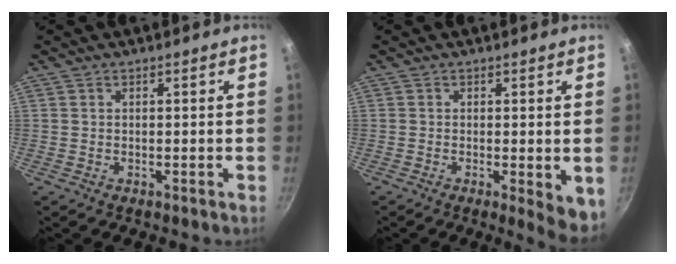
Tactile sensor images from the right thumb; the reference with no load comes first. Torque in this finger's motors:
{"motor_torque": [-0.05, 0.37, 0.22, -0.23, 0.02]}